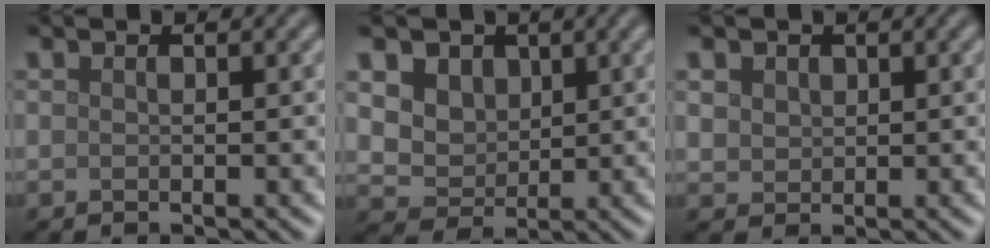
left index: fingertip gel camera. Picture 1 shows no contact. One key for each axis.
{"total": 6.6, "fx": 2.9, "fy": 5.1, "fz": 3.0, "tx": -0.069, "ty": 0.008, "tz": 0.046}
{"total": 2.1, "fx": 1.0, "fy": 1.7, "fz": 0.7, "tx": -0.022, "ty": 0.000, "tz": 0.026}